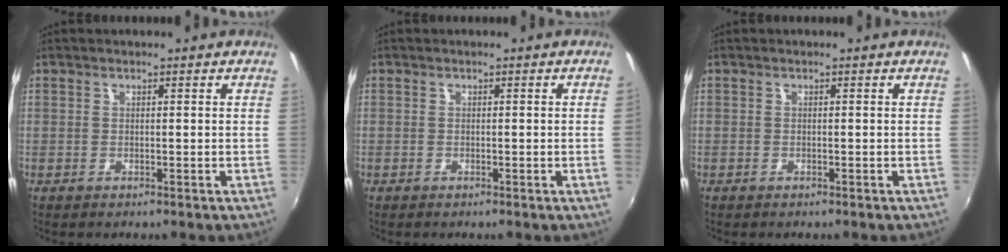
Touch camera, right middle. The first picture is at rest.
{"total": 0.6, "force": [0.0, -0.4, 0.5], "torque": [-0.006, -0.001, -0.001]}
{"total": 0.5, "force": [-0.4, 0.4, 0.0], "torque": [-0.002, 0.002, -0.006]}